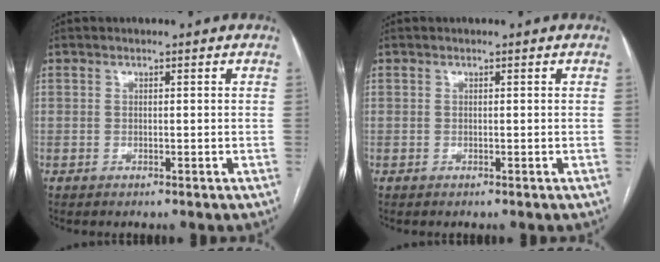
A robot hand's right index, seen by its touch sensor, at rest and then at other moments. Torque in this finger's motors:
{"motor_torque": [0.00, 0.00, 0.00, 0.00]}